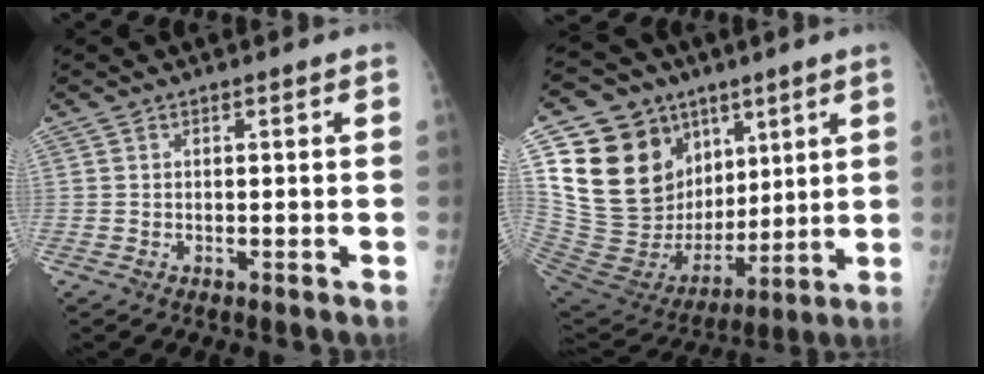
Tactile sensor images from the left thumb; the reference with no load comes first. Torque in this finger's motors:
{"motor_torque": [2.37, 2.16, 0.29, -0.32, 0.15]}